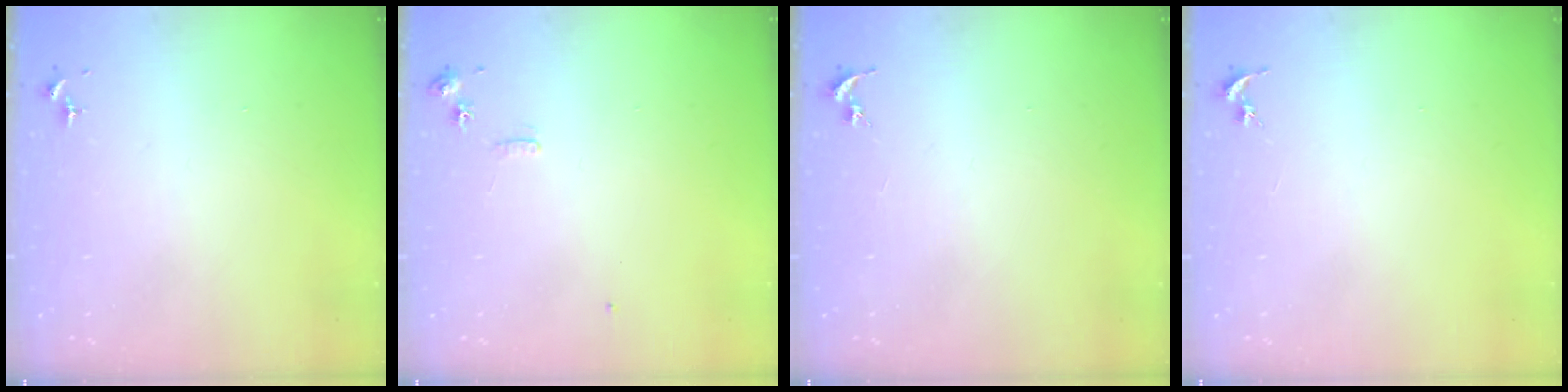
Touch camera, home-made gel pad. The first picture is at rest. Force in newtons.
{"total": 6.2, "press": 6.2, "slide": 0.8}
{"total": 0.0}
{"total": 0.0}